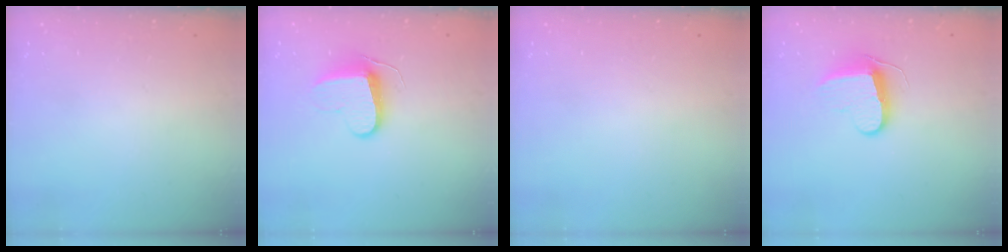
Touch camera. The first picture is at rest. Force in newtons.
{"total": 9.5, "press": 9.5, "slide": 0.2}
{"total": 0.0}
{"total": 9.9, "press": 9.9, "slide": 0.2}